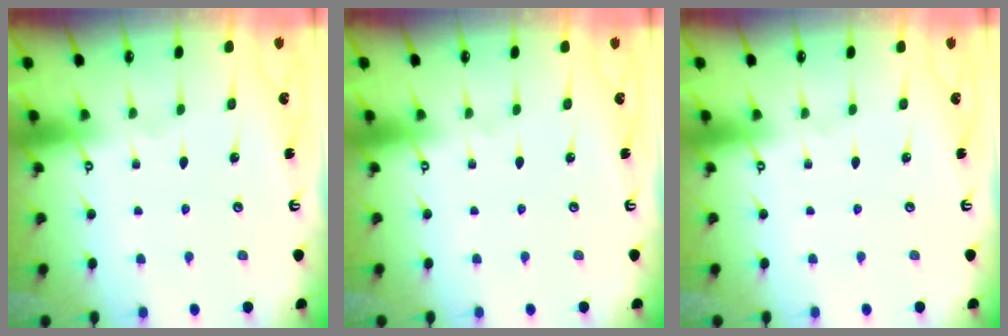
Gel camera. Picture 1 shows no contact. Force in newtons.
{"total": 0.0}
{"total": 0.0}